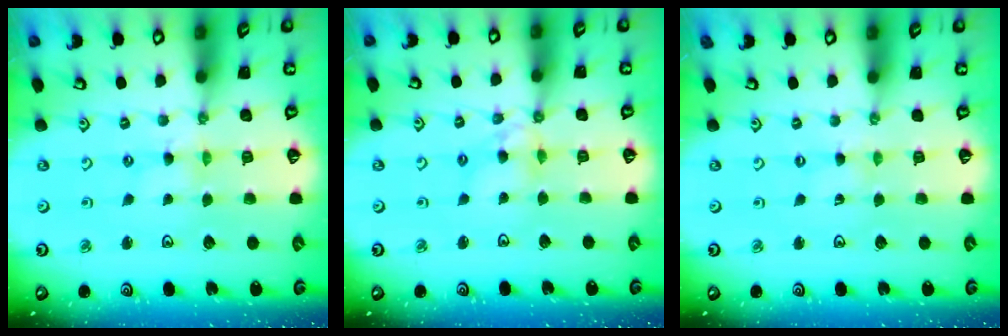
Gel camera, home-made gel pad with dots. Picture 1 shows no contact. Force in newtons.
{"total": 7.1, "press": 7.0, "slide": 0.9}
{"total": 0.0}